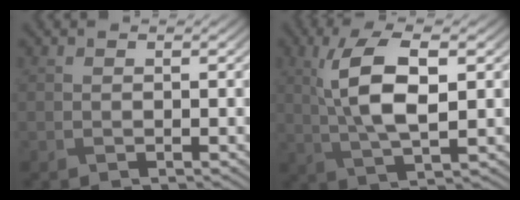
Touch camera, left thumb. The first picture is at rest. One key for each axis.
{"total": 9.0, "fx": 1.7, "fy": 3.2, "fz": 8.2, "tx": -0.171, "ty": 0.004, "tz": 0.029}